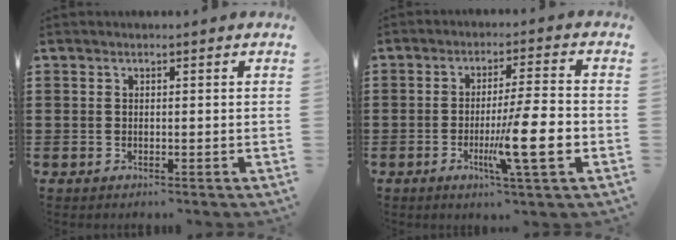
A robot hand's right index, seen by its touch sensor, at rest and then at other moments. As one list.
[{"total": 10.6, "force": [-2.8, 0.9, 10.1], "torque": [-0.170, -0.016, -0.050]}]